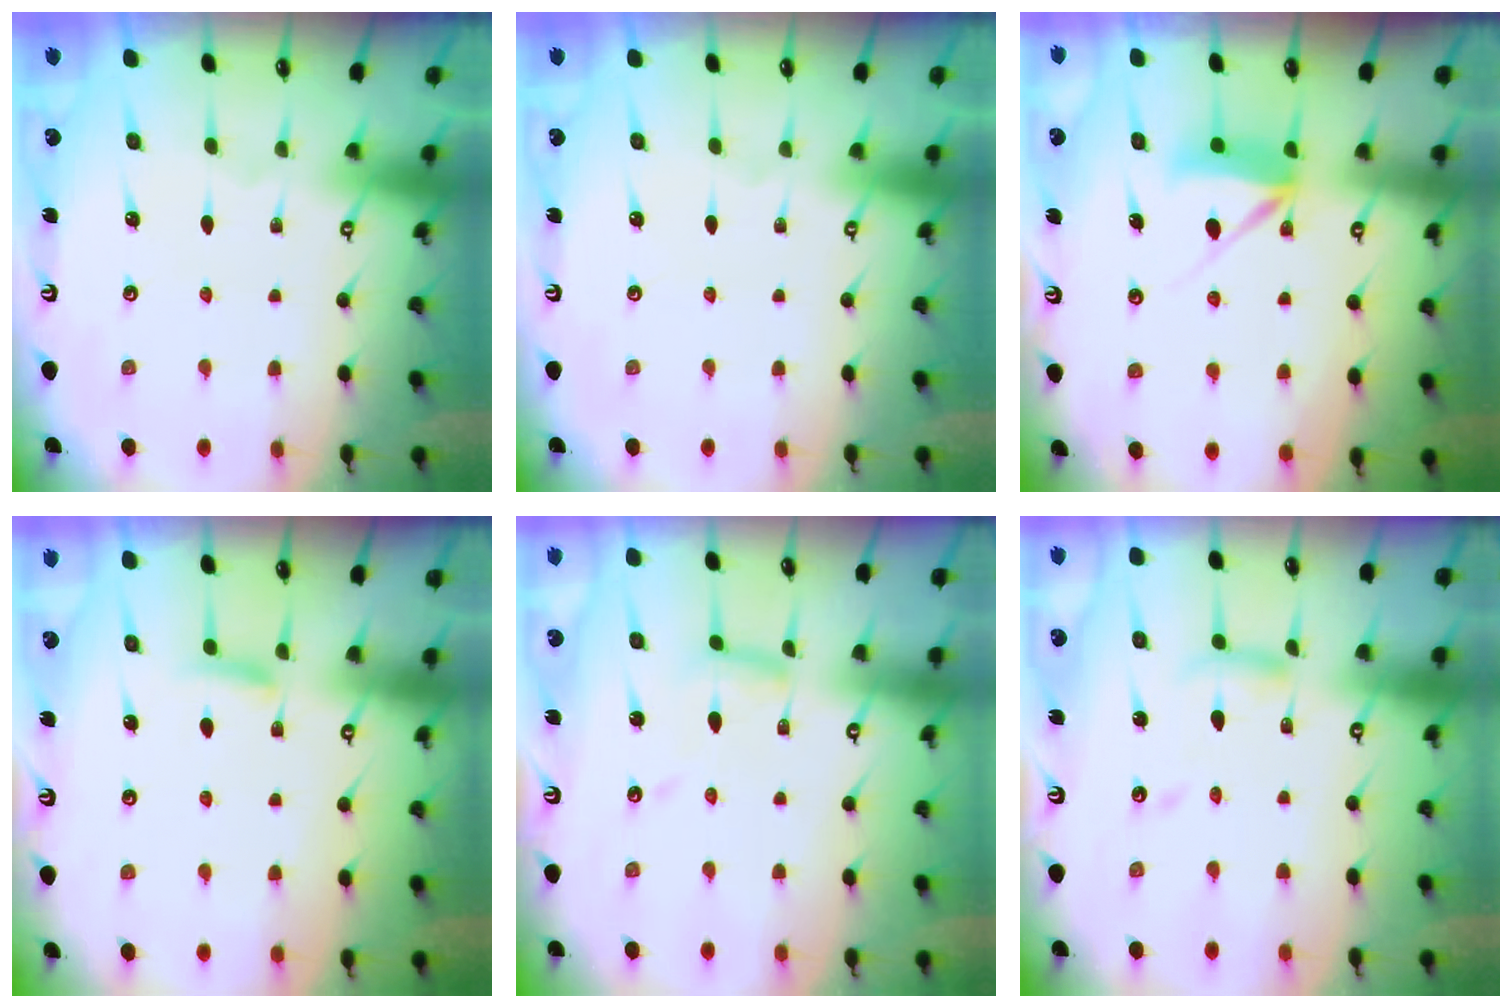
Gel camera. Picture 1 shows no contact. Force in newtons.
{"total": 0.0}
{"total": 8.7, "press": 8.6, "slide": 0.9}
{"total": 6.0, "press": 6.0, "slide": 0.8}
{"total": 7.1, "press": 7.1, "slide": 0.4}
{"total": 7.7, "press": 7.7, "slide": 0.6}